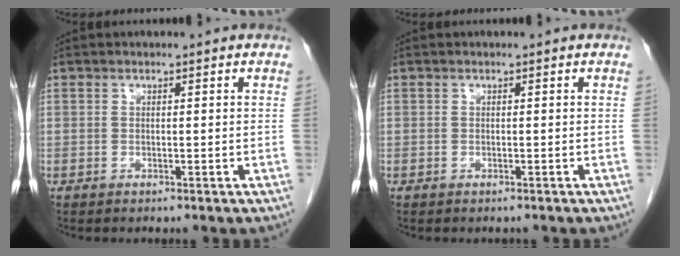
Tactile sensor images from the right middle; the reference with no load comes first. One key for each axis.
{"total": 0.0}